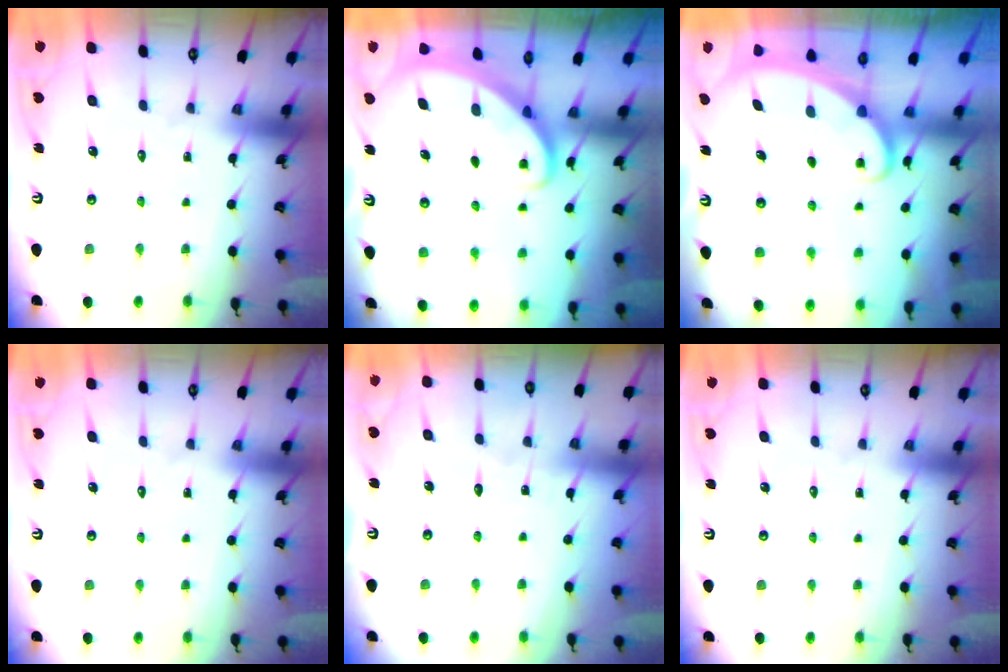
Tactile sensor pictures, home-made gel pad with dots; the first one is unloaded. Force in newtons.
{"total": 2.7, "press": 2.6, "slide": 0.2}
{"total": 2.3, "press": 2.3, "slide": 0.3}
{"total": 0.0}
{"total": 2.0, "press": 2.0, "slide": 0.1}
{"total": 0.0}